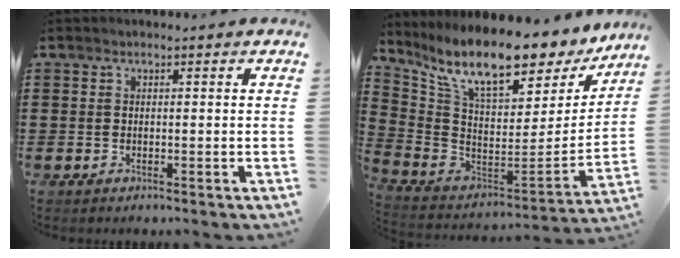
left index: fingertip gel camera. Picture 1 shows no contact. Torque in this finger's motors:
{"motor_torque": [2.14, 0.00, 1.05, 0.21]}